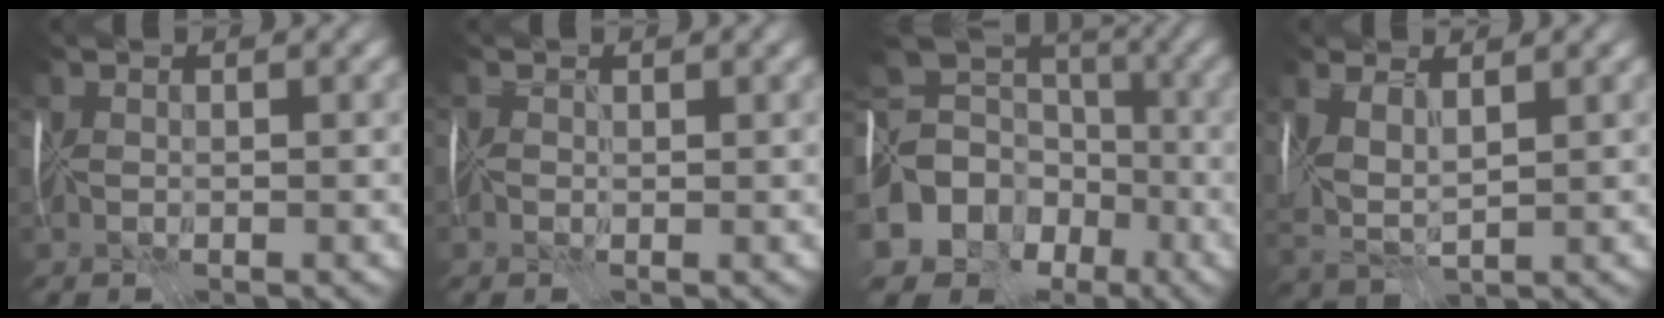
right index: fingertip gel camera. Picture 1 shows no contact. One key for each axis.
{"total": 0.8, "fx": 0.1, "fy": 0.8, "fz": 0.1, "tx": 0.002, "ty": 0.009, "tz": -0.012}
{"total": 14.9, "fx": -6.4, "fy": 11.8, "fz": 6.5, "tx": -0.154, "ty": -0.018, "tz": -0.109}
{"total": 3.4, "fx": 0.9, "fy": 1.4, "fz": 3.0, "tx": -0.087, "ty": -0.004, "tz": 0.027}